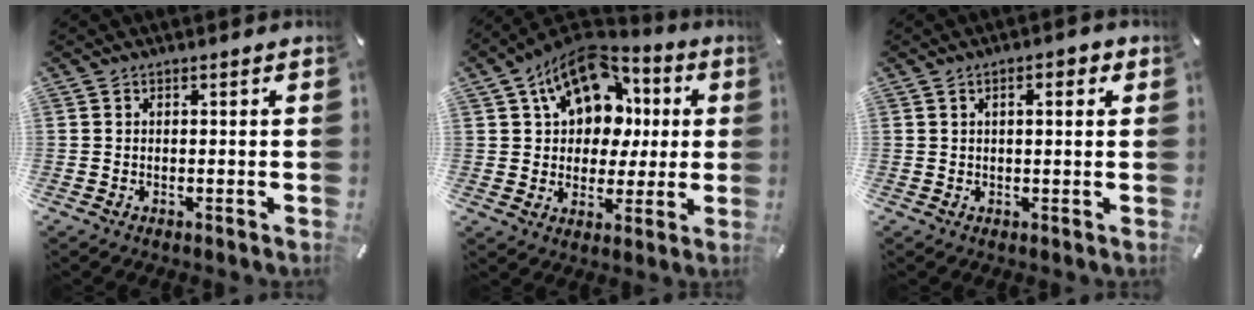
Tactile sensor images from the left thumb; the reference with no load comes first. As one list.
[{"total": 16.1, "force": [6.6, 12.1, 8.4], "torque": [-0.135, -0.026, 0.124]}, {"total": 3.0, "force": [1.0, 1.0, 2.7], "torque": [-0.038, 0.001, 0.010]}]